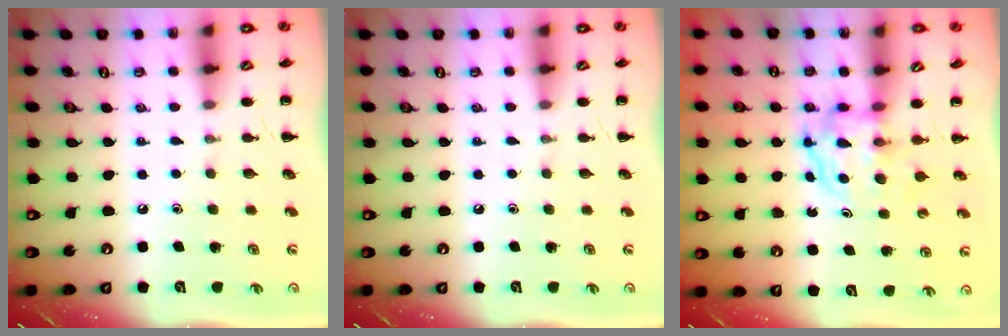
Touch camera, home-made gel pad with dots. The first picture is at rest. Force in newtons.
{"total": 0.0}
{"total": 3.9, "press": 3.9, "slide": 0.2}